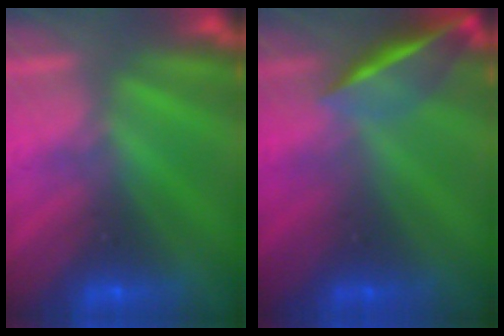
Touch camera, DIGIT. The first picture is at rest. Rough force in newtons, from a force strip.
{"total": 3.7}